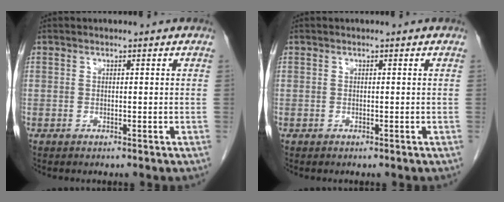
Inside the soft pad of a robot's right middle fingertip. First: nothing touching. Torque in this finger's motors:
{"motor_torque": [0.30, -0.12, -0.02, -0.02]}